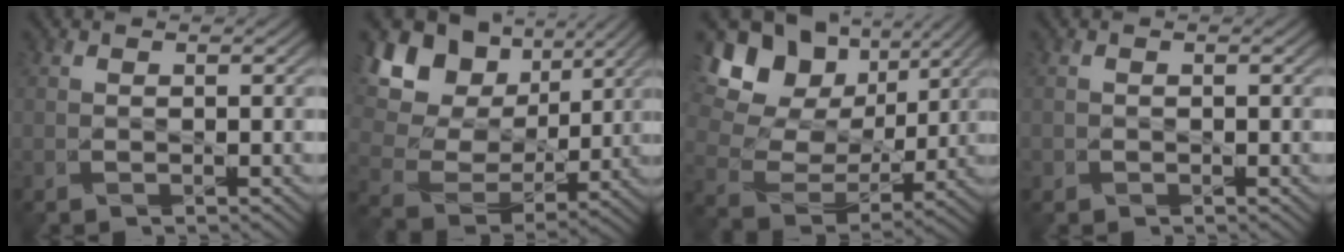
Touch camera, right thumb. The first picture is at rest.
{"total": 14.3, "force": [6.3, 10.2, 7.9], "torque": [-0.205, 0.028, 0.117]}
{"total": 14.4, "force": [6.1, 10.3, 7.9], "torque": [-0.190, 0.026, 0.113]}
{"total": 0.6, "force": [-0.2, 0.5, -0.1], "torque": [0.001, -0.005, -0.006]}